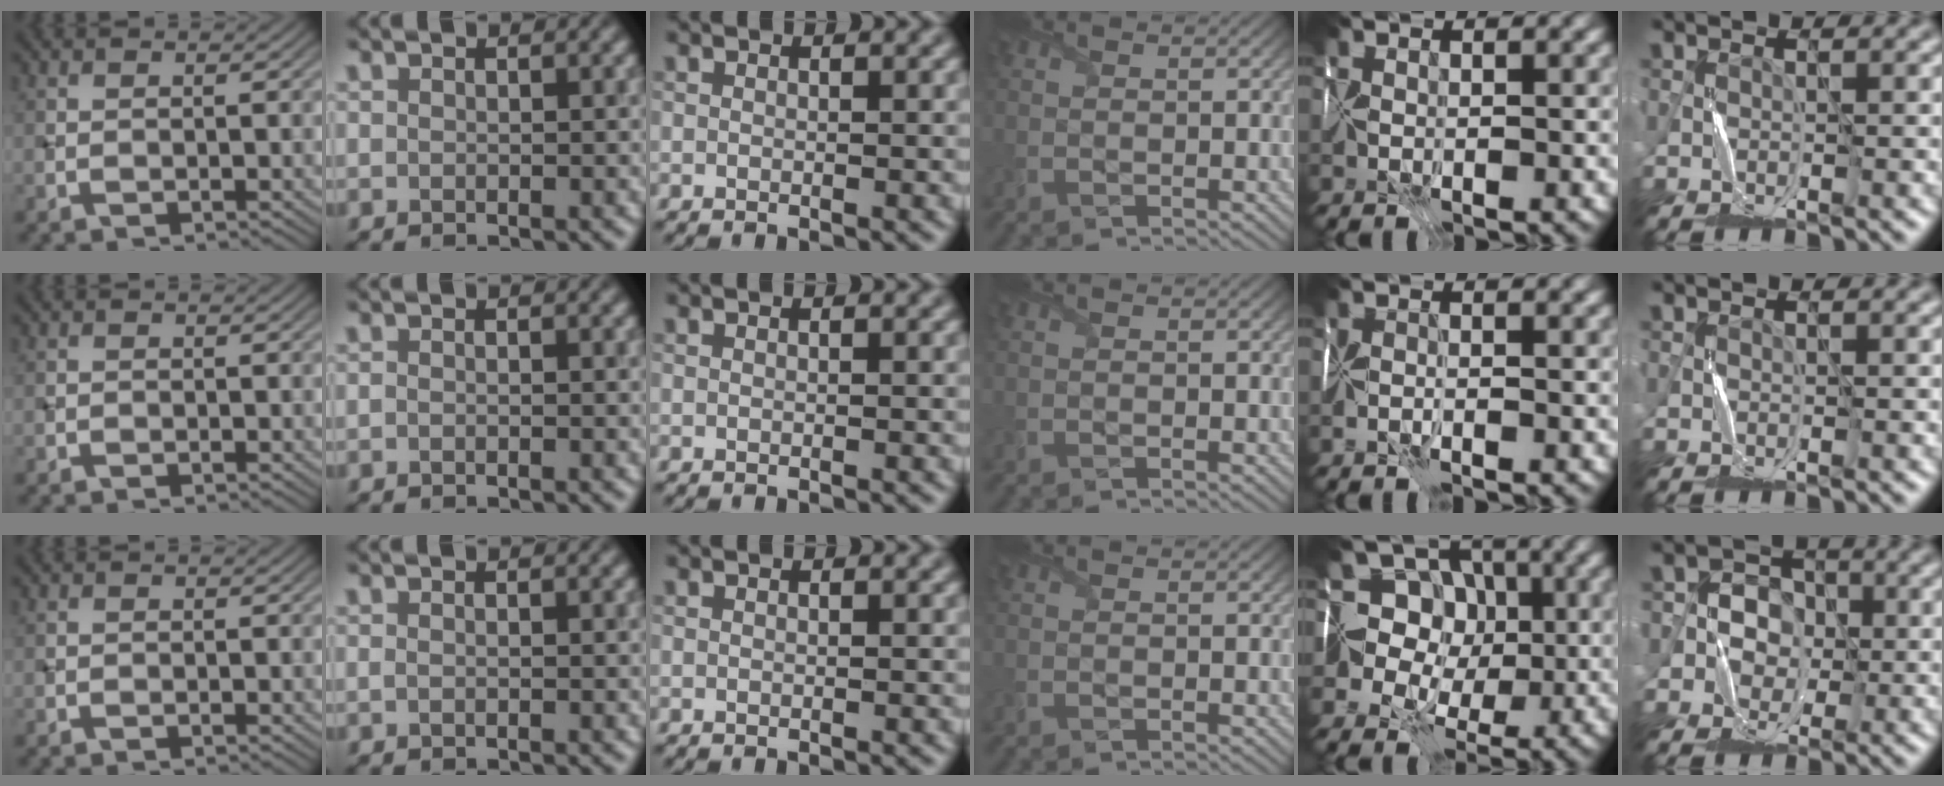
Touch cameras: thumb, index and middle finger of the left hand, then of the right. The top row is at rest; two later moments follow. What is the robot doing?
{"motion": "fold", "object": "map"}